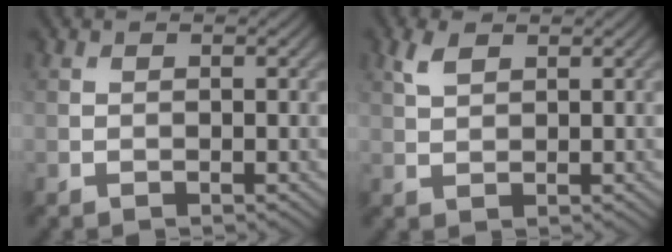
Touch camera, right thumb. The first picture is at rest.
{"total": 2.4, "force": [1.4, 1.0, 1.6], "torque": [-0.041, 0.005, 0.029]}